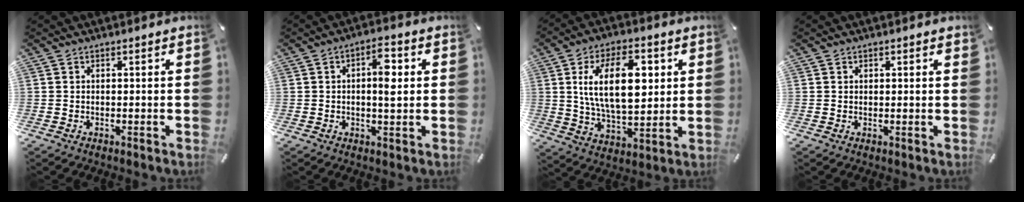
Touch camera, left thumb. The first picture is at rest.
{"total": 6.8, "force": [1.0, 2.7, 6.1], "torque": [-0.087, 0.000, 0.009]}
{"total": 17.3, "force": [4.2, 9.4, 13.9], "torque": [-0.261, -0.001, 0.065]}
{"total": 0.5, "force": [0.4, 0.3, 0.2], "torque": [0.005, -0.003, 0.006]}